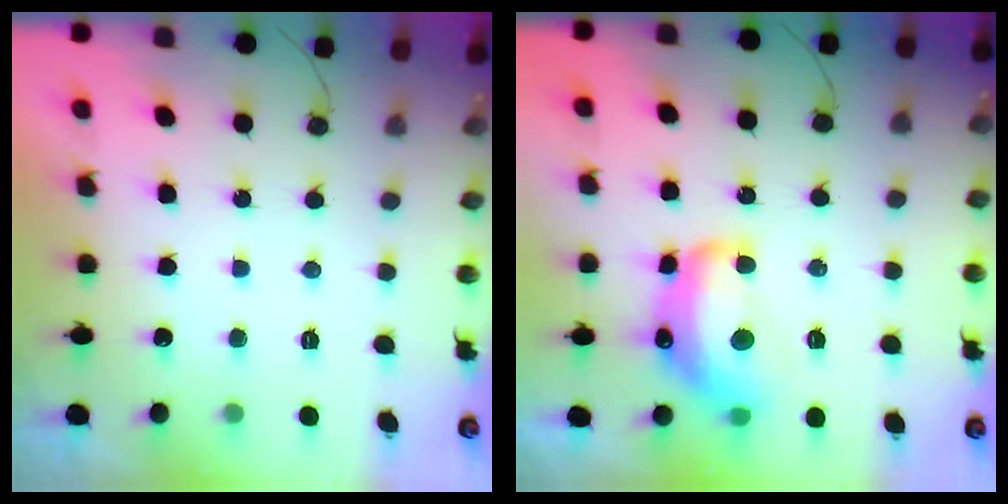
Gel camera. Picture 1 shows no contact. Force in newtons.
{"total": 15.5, "press": 15.5, "slide": 0.9}